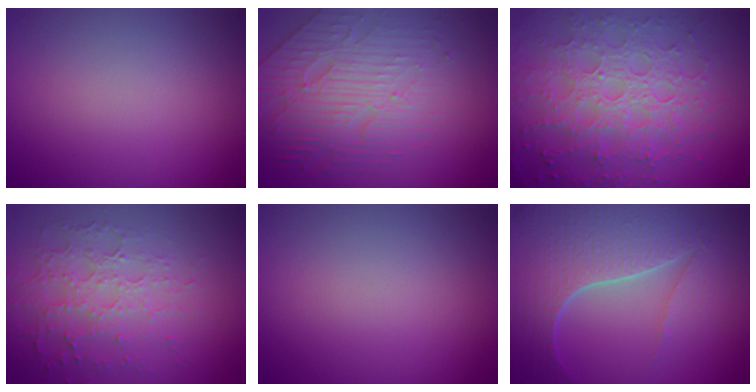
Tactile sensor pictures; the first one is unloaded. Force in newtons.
{"total": 5.0, "press": 4.4, "slide": 2.5}
{"total": 8.0, "press": 5.7, "slide": 5.6}
{"total": 5.0, "press": 3.5, "slide": 3.5}
{"total": 0.0}
{"total": 7.7, "press": 5.6, "slide": 5.3}